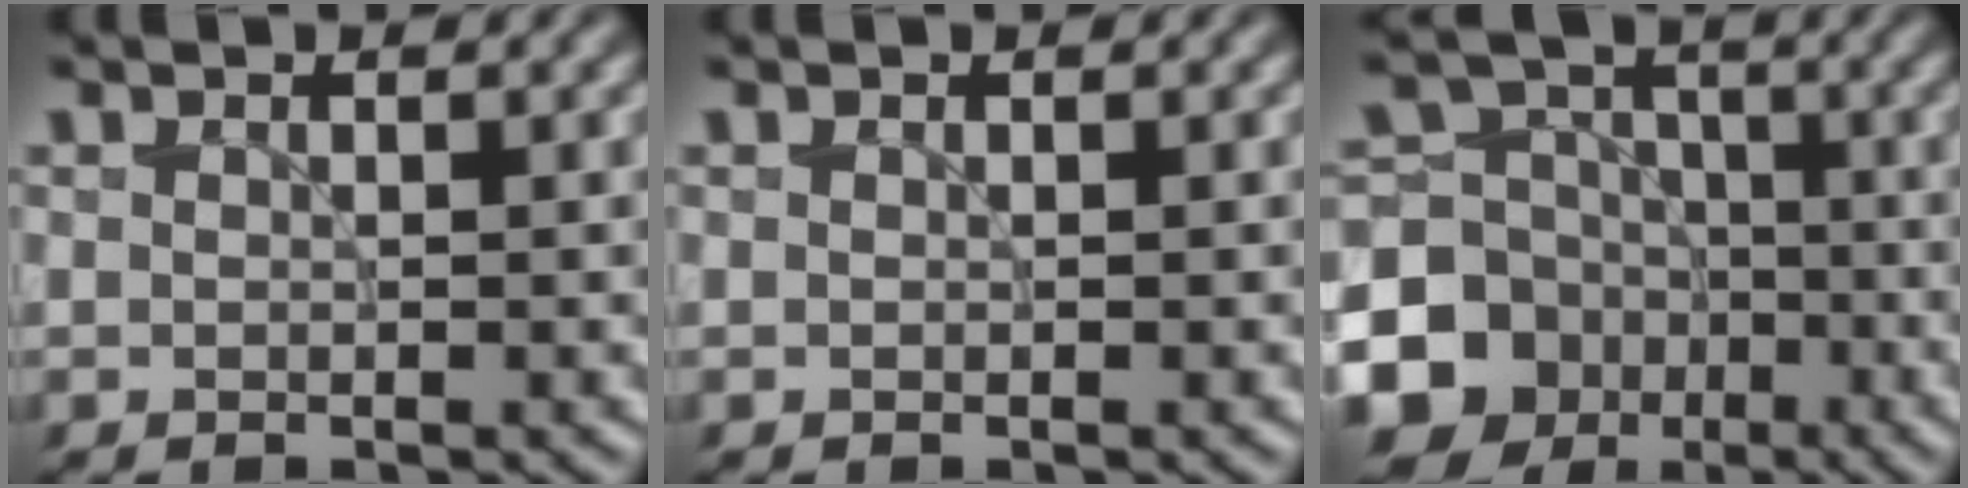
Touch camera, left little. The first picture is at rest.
{"total": 0.0}
{"total": 13.6, "force": [-5.4, 11.8, 3.9], "torque": [-0.110, -0.044, -0.107]}